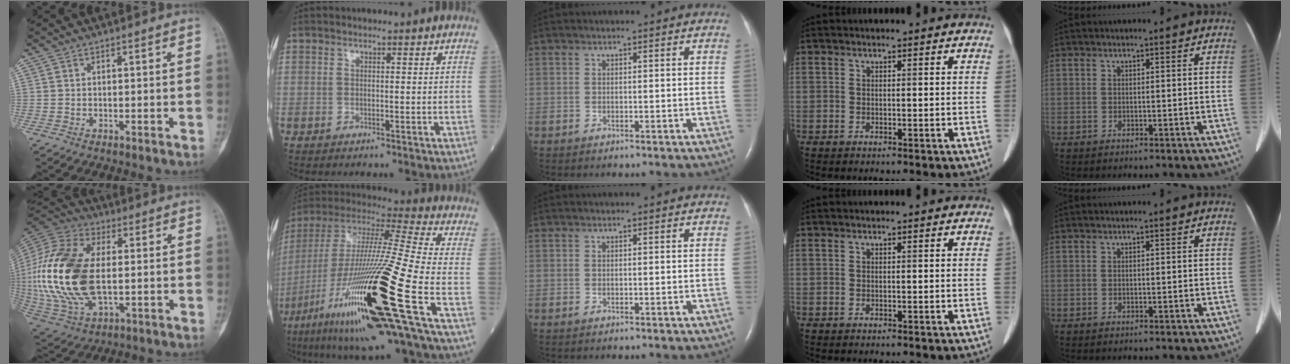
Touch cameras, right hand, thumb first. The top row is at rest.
{"thumb": {"total": 25.1, "force": [-0.1, 13.9, 20.9], "torque": [-0.460, -0.009, 0.003]}, "index": {"total": 29.0, "force": [-11.1, 0.9, 26.8], "torque": [-0.506, -0.062, -0.205]}}